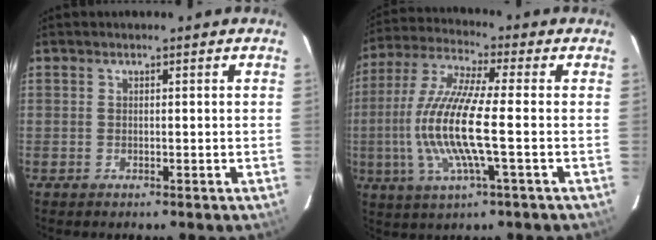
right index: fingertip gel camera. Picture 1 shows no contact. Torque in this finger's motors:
{"motor_torque": [1.33, -0.65, 1.05, 0.21]}